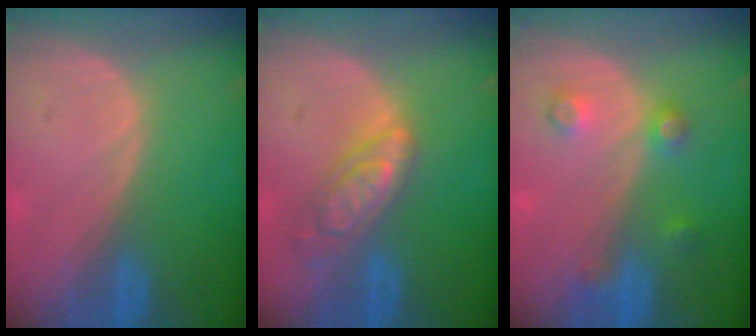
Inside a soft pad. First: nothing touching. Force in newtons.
{"total": 6.4, "press": 5.6, "slide": 3.1}
{"total": 4.1, "press": 3.6, "slide": 2.0}